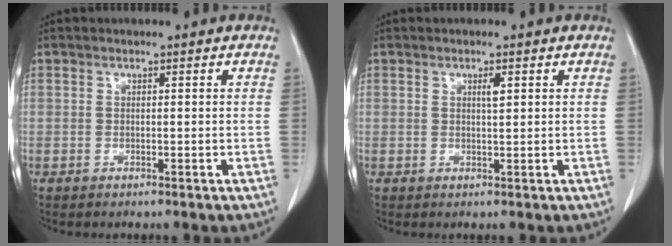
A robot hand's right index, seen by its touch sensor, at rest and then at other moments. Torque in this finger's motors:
{"motor_torque": [0.14, 0.02, 0.03, 0.01]}